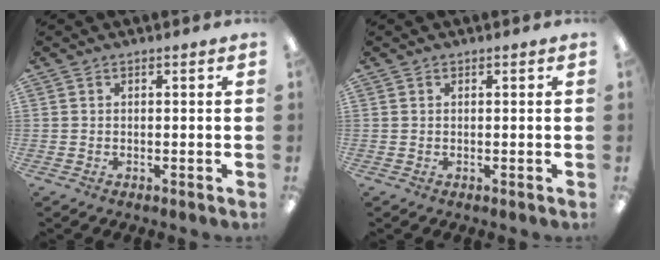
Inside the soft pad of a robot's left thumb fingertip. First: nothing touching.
{"total": 0.0}